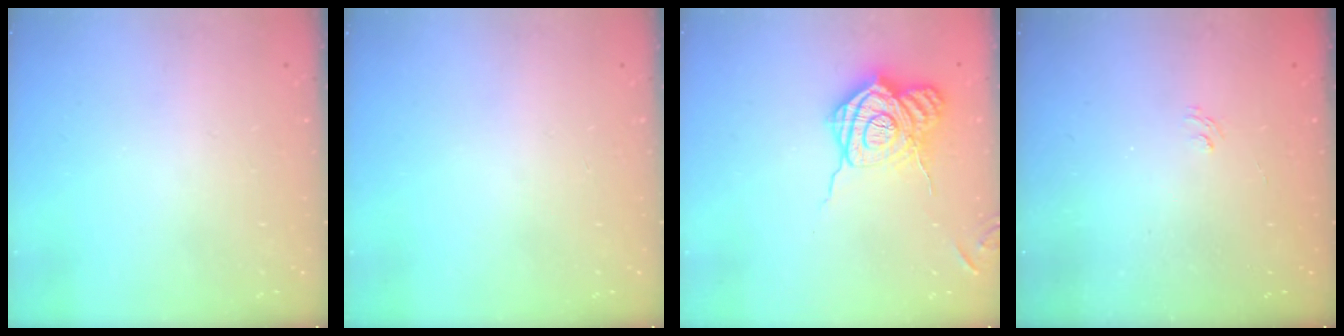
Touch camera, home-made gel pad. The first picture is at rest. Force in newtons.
{"total": 0.0}
{"total": 18.3, "press": 18.2, "slide": 1.3}
{"total": 1.4, "press": 0.7, "slide": 1.1}